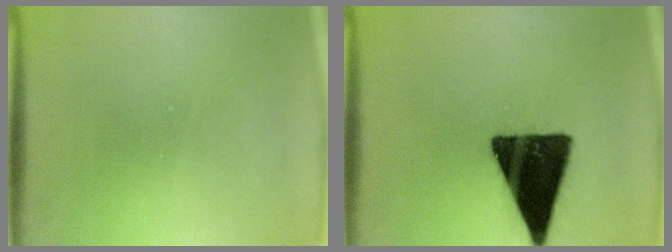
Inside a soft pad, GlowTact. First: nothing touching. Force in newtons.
{"total": 16.8}